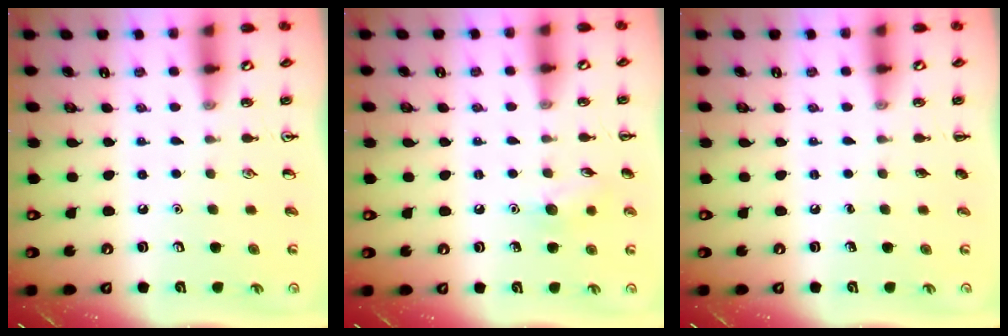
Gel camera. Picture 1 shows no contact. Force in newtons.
{"total": 7.5, "press": 7.3, "slide": 1.6}
{"total": 0.0}